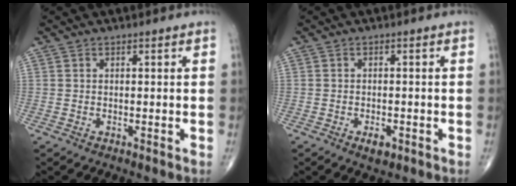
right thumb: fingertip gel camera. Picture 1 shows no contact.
{"total": 2.4, "force": [-1.2, 1.2, 1.7], "torque": [-0.022, 0.002, -0.016]}